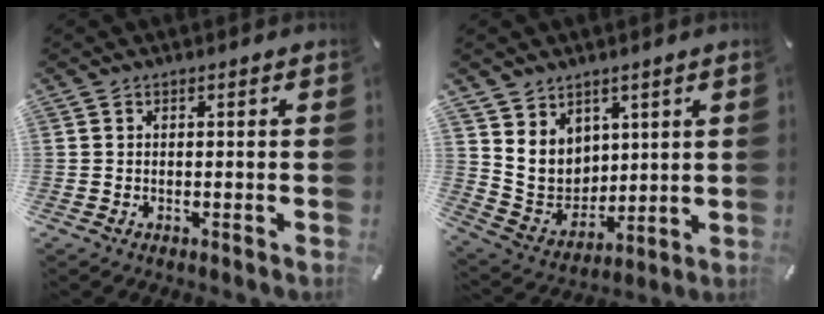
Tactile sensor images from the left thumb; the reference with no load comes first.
{"total": 9.9, "force": [4.5, 8.6, 1.8], "torque": [-0.053, -0.040, 0.096]}